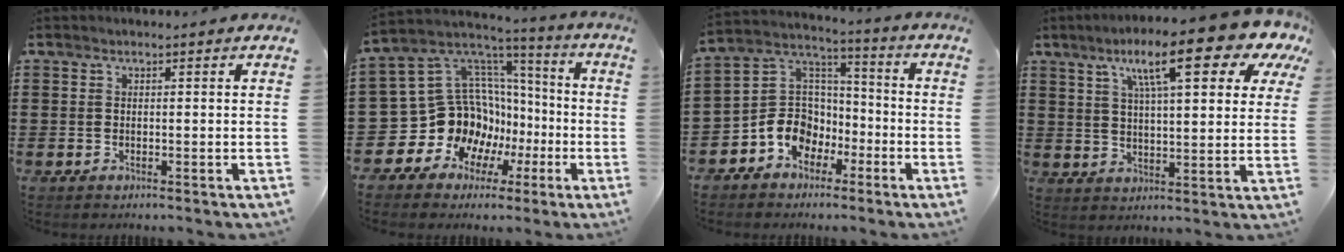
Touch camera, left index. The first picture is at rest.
{"total": 15.0, "force": [-2.9, 13.8, 5.1], "torque": [-0.156, -0.030, -0.021]}
{"total": 8.4, "force": [-3.9, 7.2, 2.0], "torque": [-0.076, 0.010, -0.077]}
{"total": 13.9, "force": [7.9, 2.4, 11.1], "torque": [-0.185, -0.027, 0.120]}